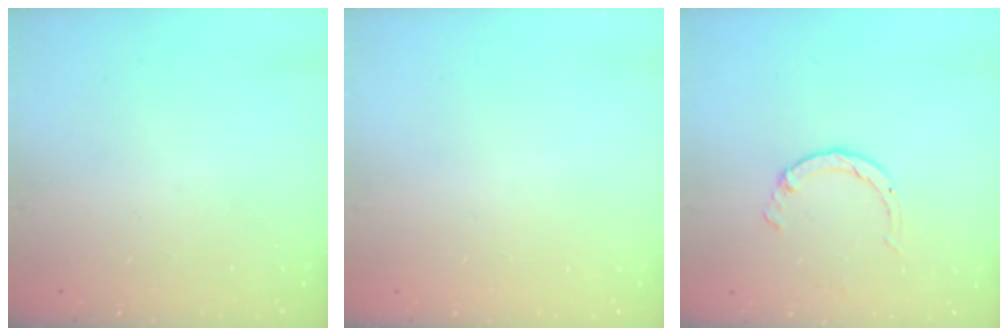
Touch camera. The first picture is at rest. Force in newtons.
{"total": 2.6, "press": 2.6, "slide": 0.2}
{"total": 2.6, "press": 2.6, "slide": 0.4}